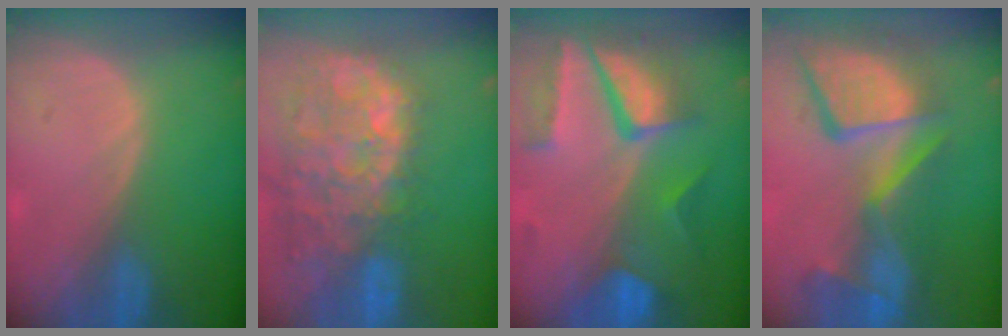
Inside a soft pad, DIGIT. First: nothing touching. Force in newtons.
{"total": 14.6, "press": 11.8, "slide": 8.7}
{"total": 10.3, "press": 8.6, "slide": 5.6}
{"total": 13.5, "press": 11.0, "slide": 7.8}